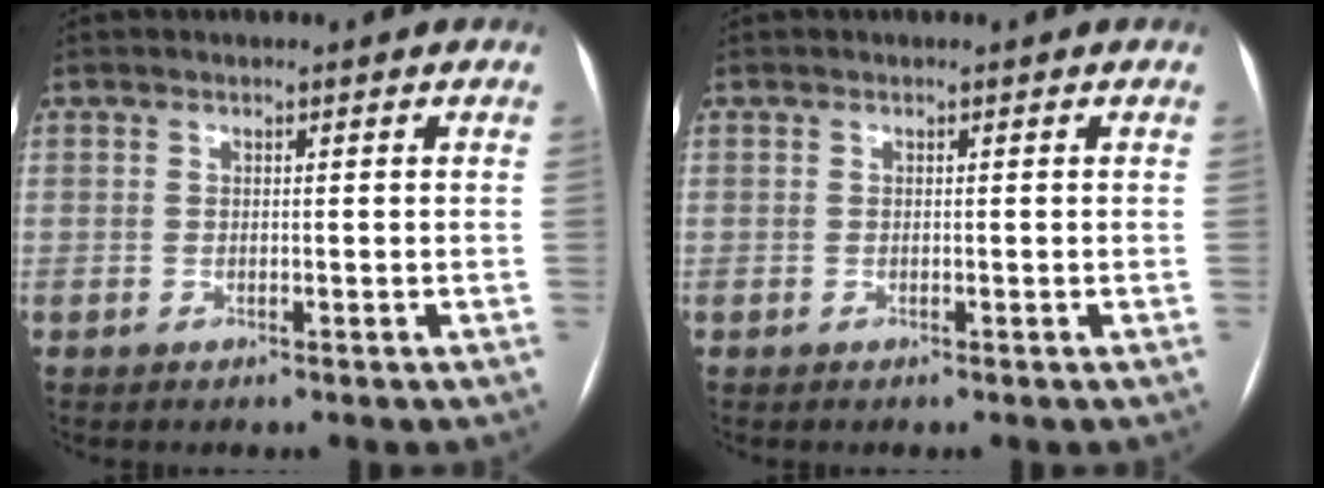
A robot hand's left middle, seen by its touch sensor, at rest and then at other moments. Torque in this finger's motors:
{"motor_torque": [0.00, 0.00, 0.00, 0.00]}